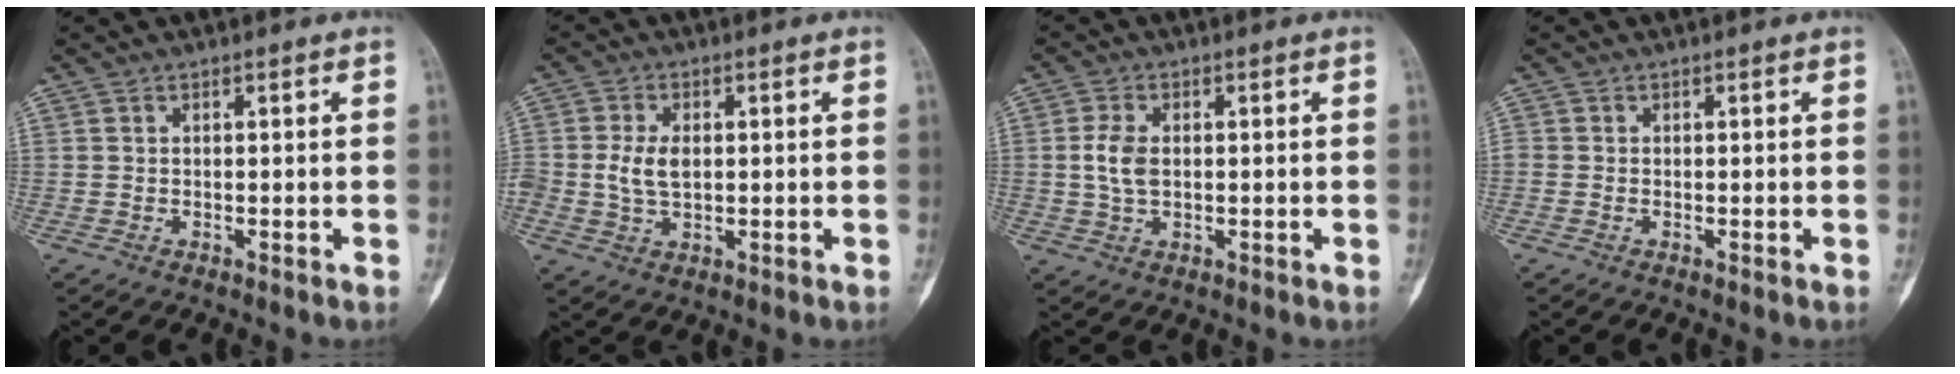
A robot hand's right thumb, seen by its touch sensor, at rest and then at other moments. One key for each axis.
{"total": 5.4, "fx": 0.3, "fy": 3.4, "fz": 4.2, "tx": -0.082, "ty": 0.001, "tz": 0.008}
{"total": 4.8, "fx": 0.3, "fy": 2.9, "fz": 3.8, "tx": -0.079, "ty": 0.003, "tz": 0.004}
{"total": 0.6, "fx": -0.2, "fy": 0.5, "fz": 0.2, "tx": -0.005, "ty": 0.001, "tz": -0.010}